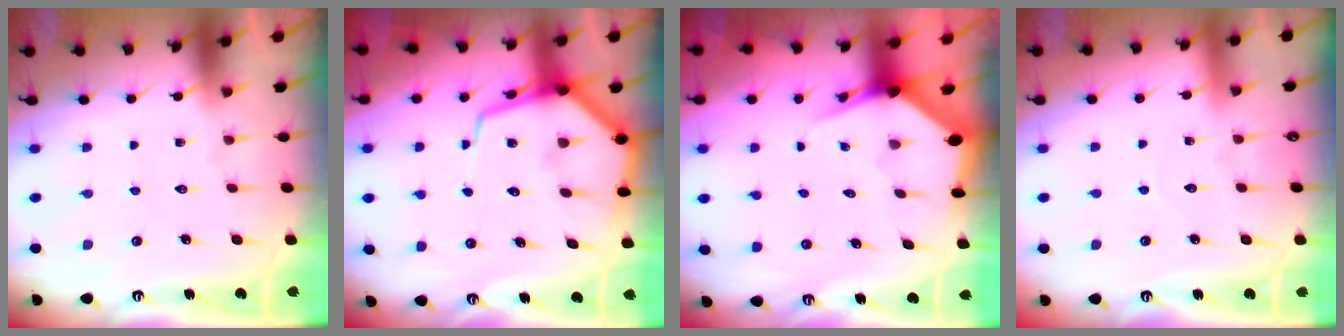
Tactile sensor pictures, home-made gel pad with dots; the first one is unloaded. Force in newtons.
{"total": 10.3, "press": 10.3, "slide": 1.1}
{"total": 3.4, "press": 3.4, "slide": 0.4}
{"total": 2.9, "press": 2.9, "slide": 0.3}